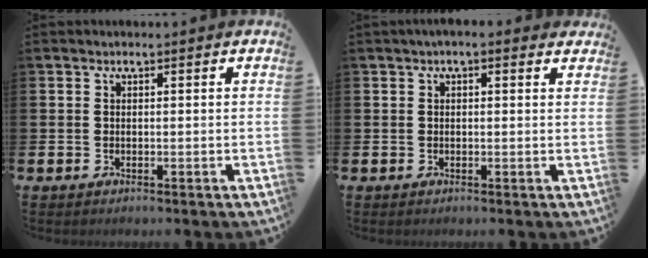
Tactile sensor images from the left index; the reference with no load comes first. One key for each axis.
{"total": 1.0, "fx": 0.7, "fy": 0.4, "fz": 0.6, "tx": -0.001, "ty": 0.002, "tz": 0.008}